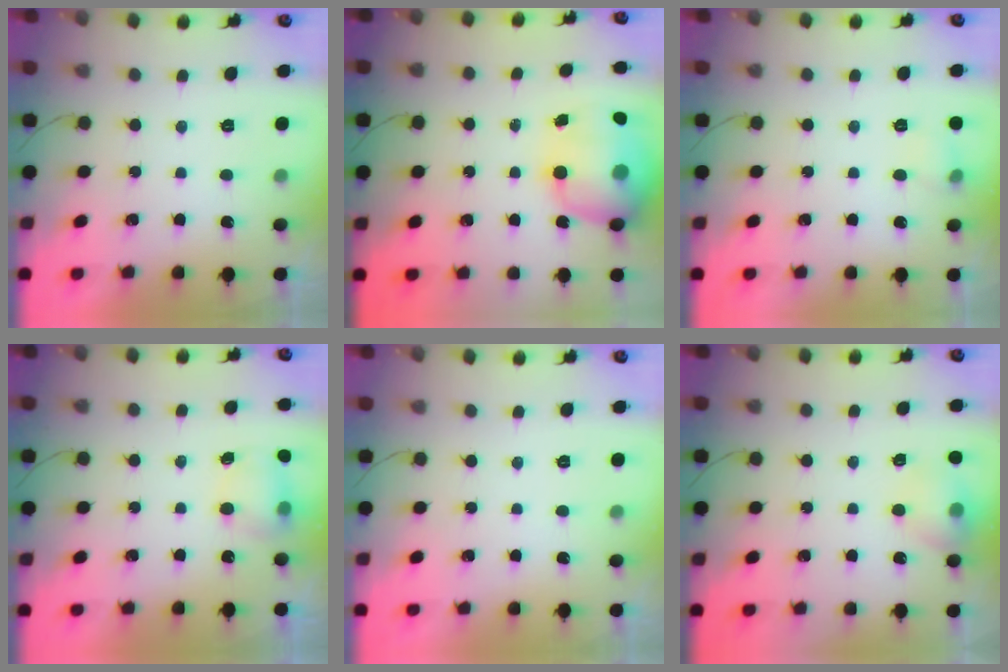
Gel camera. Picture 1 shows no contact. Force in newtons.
{"total": 17.6, "press": 17.0, "slide": 4.5}
{"total": 5.0, "press": 4.8, "slide": 1.7}
{"total": 5.2, "press": 5.2, "slide": 0.9}
{"total": 0.0}
{"total": 9.6, "press": 9.4, "slide": 1.8}